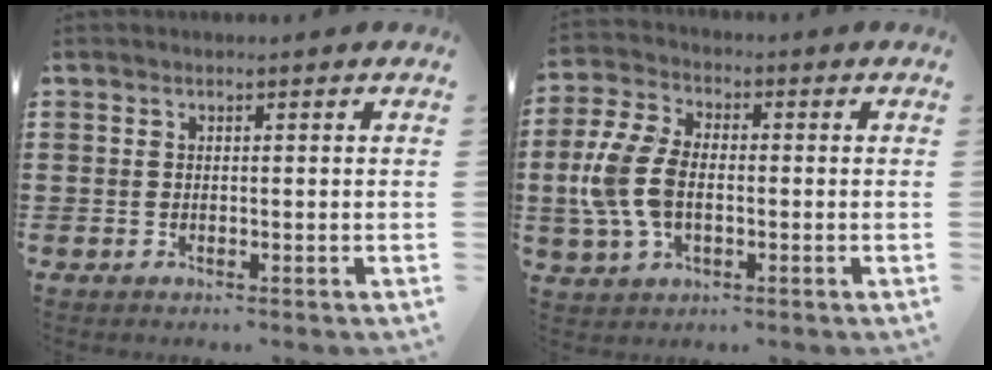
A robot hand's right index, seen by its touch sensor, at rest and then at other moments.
{"total": 9.0, "force": [-1.0, 5.5, 7.1], "torque": [-0.183, -0.001, -0.027]}